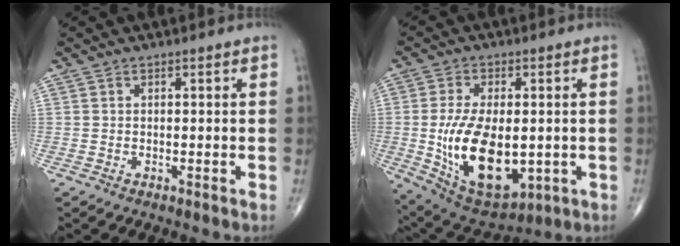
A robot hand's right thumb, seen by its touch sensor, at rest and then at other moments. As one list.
[{"total": 18.2, "force": [-2.1, 9.6, 15.4], "torque": [-0.266, -0.014, -0.009]}]